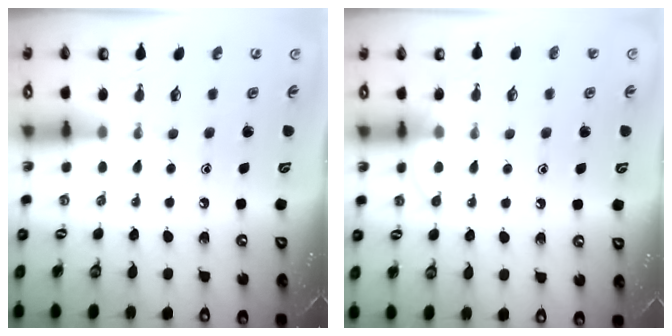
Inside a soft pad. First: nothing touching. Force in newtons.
{"total": 6.2, "press": 6.2, "slide": 0.6}